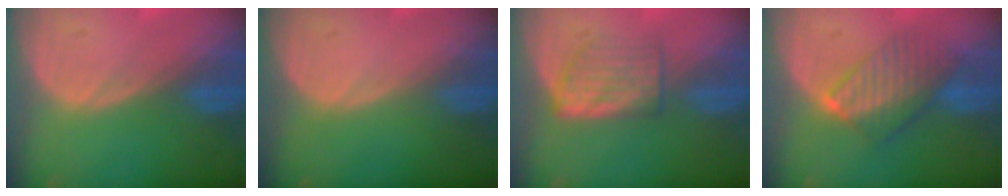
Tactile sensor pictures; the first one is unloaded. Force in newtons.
{"total": 0.0}
{"total": 5.0, "press": 4.9, "slide": 0.7}
{"total": 6.8, "press": 6.7, "slide": 1.0}